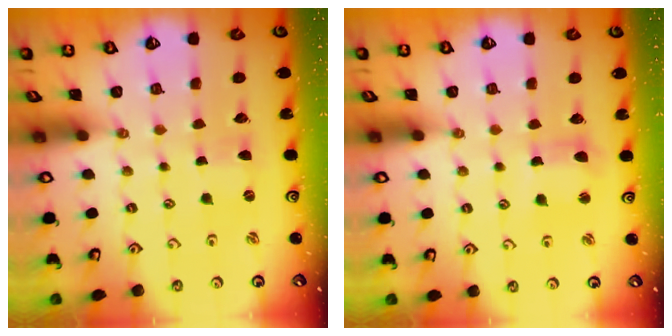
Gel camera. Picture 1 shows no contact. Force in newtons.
{"total": 3.8, "press": 3.7, "slide": 0.5}